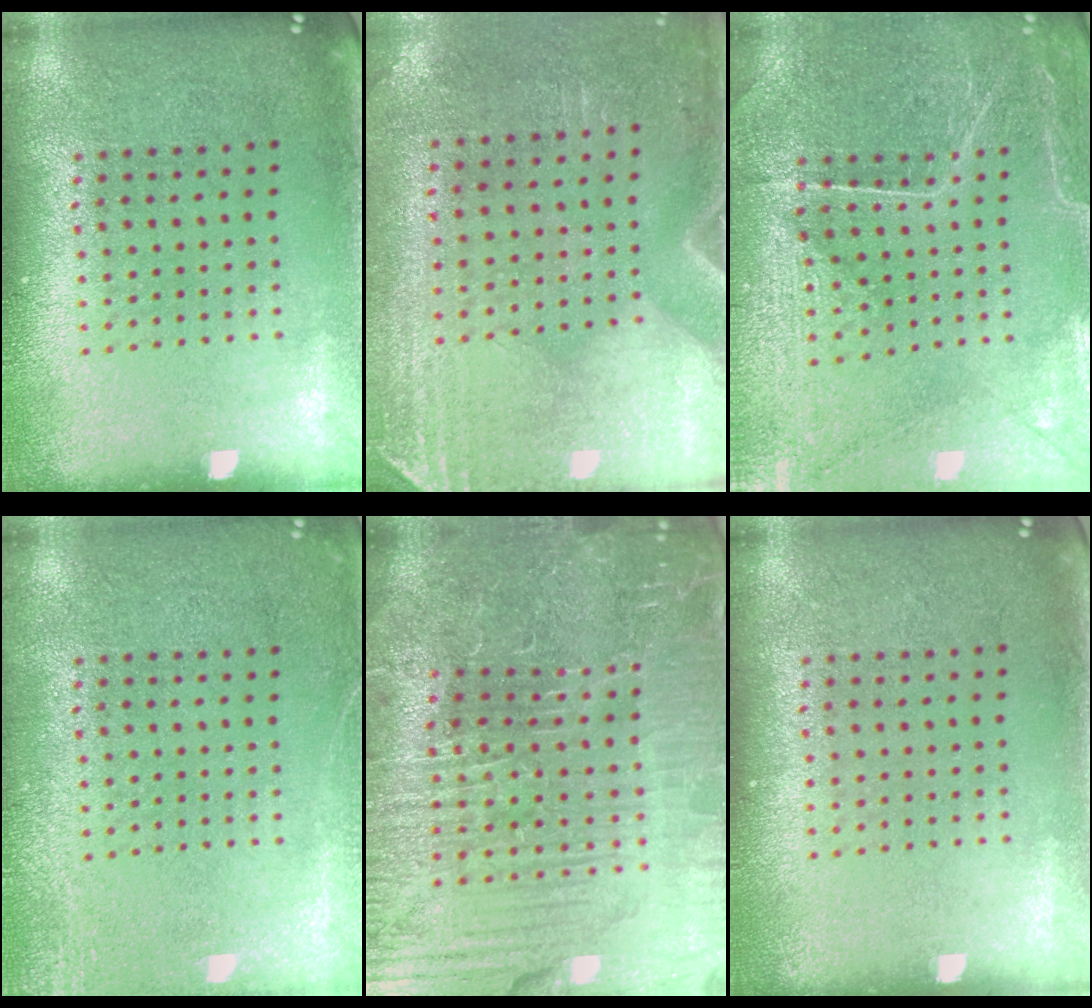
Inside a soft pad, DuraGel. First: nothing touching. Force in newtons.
{"total": 3.0, "press": 2.5, "slide": 1.5}
{"total": 1.3, "press": 1.3, "slide": 0.3}
{"total": 2.5, "press": 2.4, "slide": 0.3}
{"total": 5.5, "press": 5.3, "slide": 1.5}
{"total": 0.0}